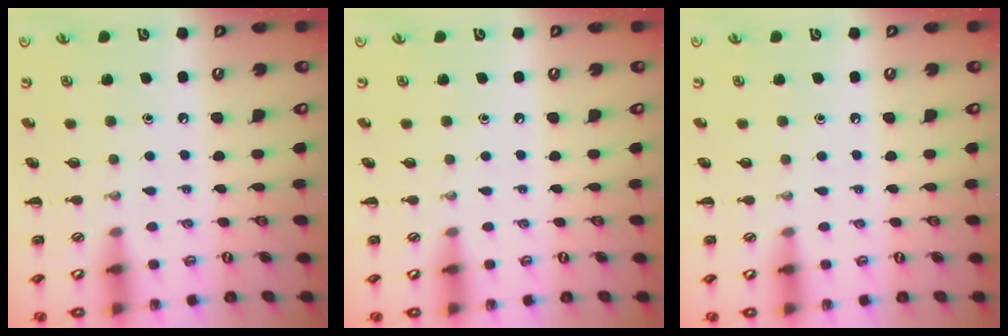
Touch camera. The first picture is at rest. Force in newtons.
{"total": 0.0}
{"total": 0.0}